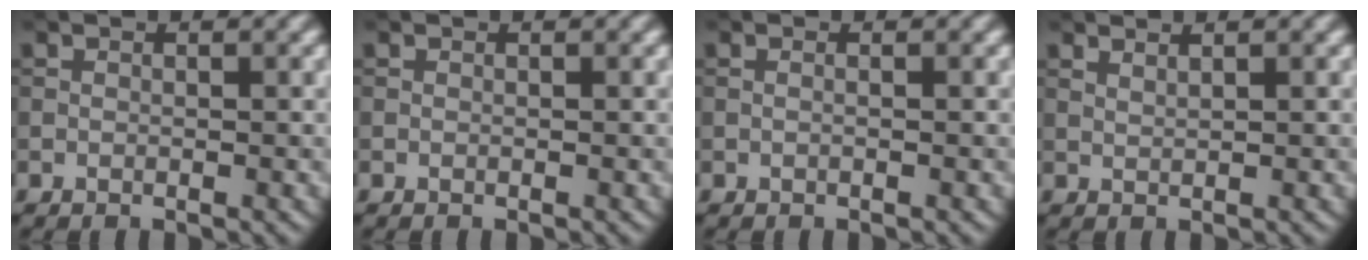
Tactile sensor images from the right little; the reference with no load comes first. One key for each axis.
{"total": 0.0}
{"total": 0.6, "fx": 0.2, "fy": 0.2, "fz": 0.6, "tx": -0.006, "ty": -0.009, "tz": -0.004}
{"total": 1.0, "fx": 0.9, "fy": 0.2, "fz": 0.4, "tx": -0.007, "ty": 0.000, "tz": 0.014}